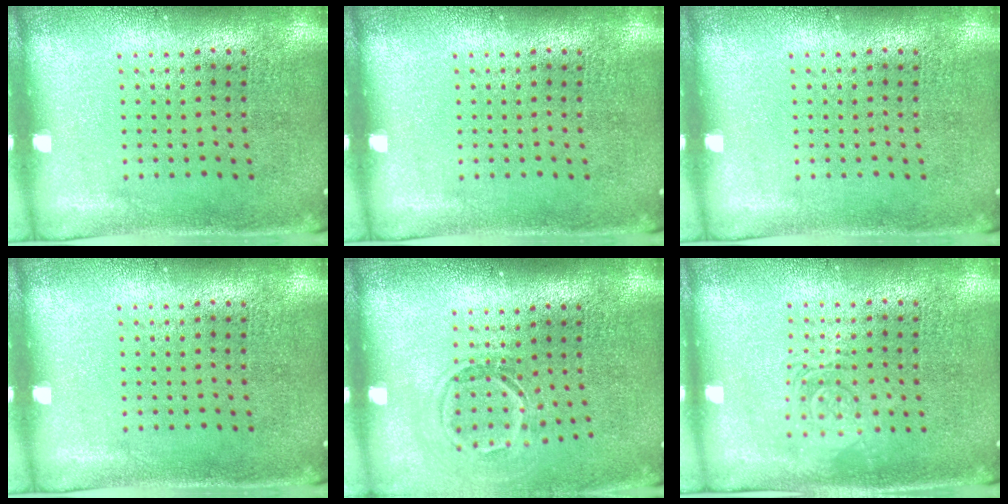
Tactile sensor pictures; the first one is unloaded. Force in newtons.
{"total": 0.0}
{"total": 0.0}
{"total": 0.0}
{"total": 1.6, "press": 1.1, "slide": 1.2}
{"total": 2.5, "press": 2.5, "slide": 0.5}